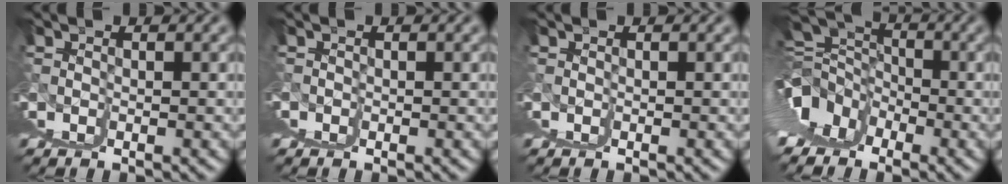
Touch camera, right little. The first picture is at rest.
{"total": 1.7, "force": [0.4, -1.6, -0.4], "torque": [0.010, 0.004, 0.007]}
{"total": 0.7, "force": [0.1, -0.5, -0.5], "torque": [0.011, 0.001, 0.001]}
{"total": 4.0, "force": [1.1, -1.4, 3.6], "torque": [-0.036, 0.013, 0.027]}